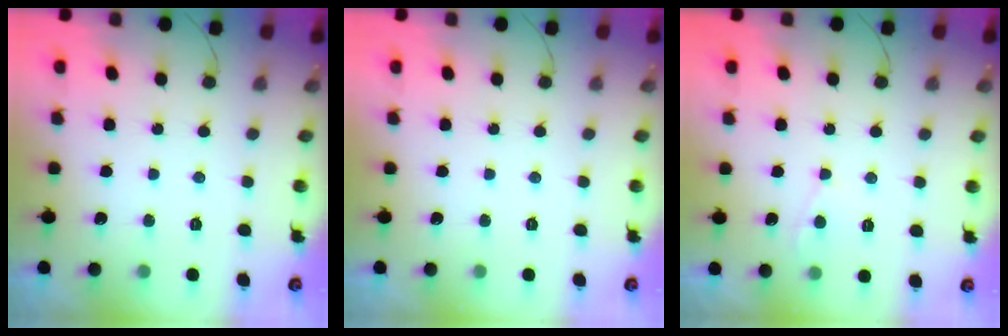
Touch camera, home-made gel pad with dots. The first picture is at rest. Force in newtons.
{"total": 0.0}
{"total": 2.9, "press": 2.9, "slide": 0.3}